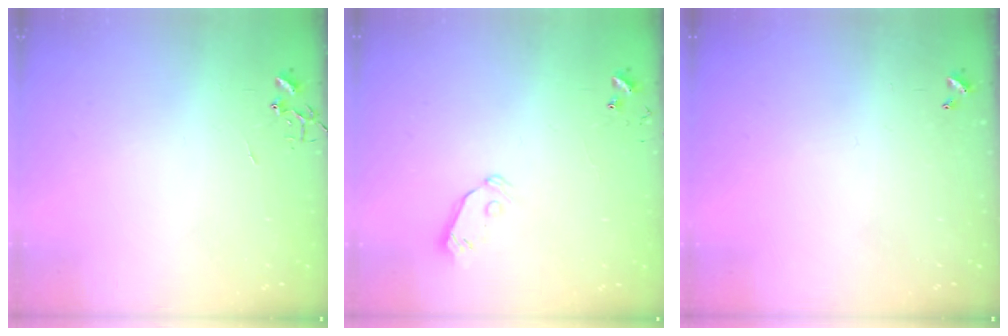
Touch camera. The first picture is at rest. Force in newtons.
{"total": 5.4, "press": 5.3, "slide": 0.9}
{"total": 0.0}